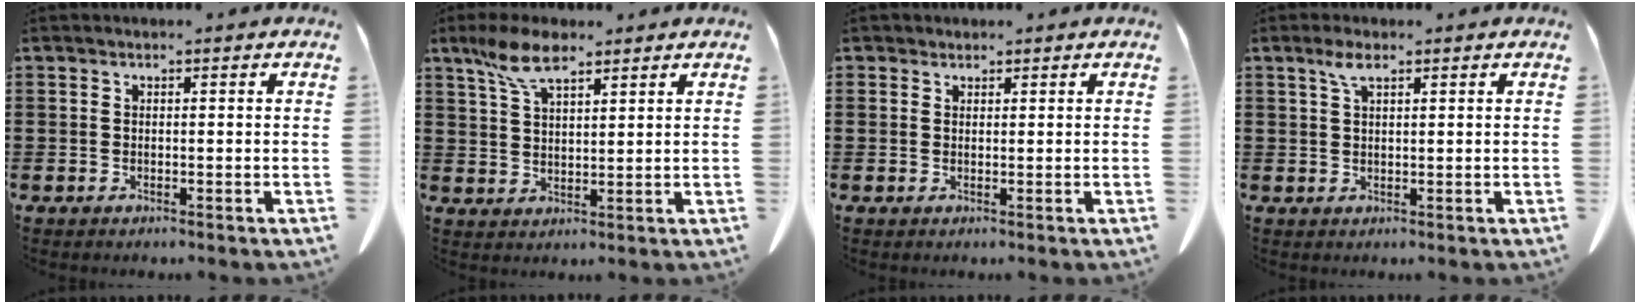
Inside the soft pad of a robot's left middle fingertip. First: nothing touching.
{"total": 6.9, "force": [4.5, 2.4, 4.6], "torque": [-0.109, -0.001, 0.082]}
{"total": 1.2, "force": [1.0, 0.6, 0.1], "torque": [-0.006, 0.002, 0.022]}
{"total": 2.8, "force": [1.6, 0.8, 2.1], "torque": [-0.047, 0.004, 0.028]}